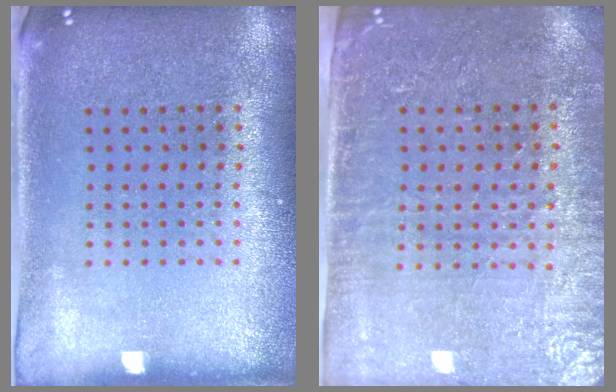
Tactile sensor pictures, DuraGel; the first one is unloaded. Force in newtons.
{"total": 3.5, "press": 3.1, "slide": 1.5}